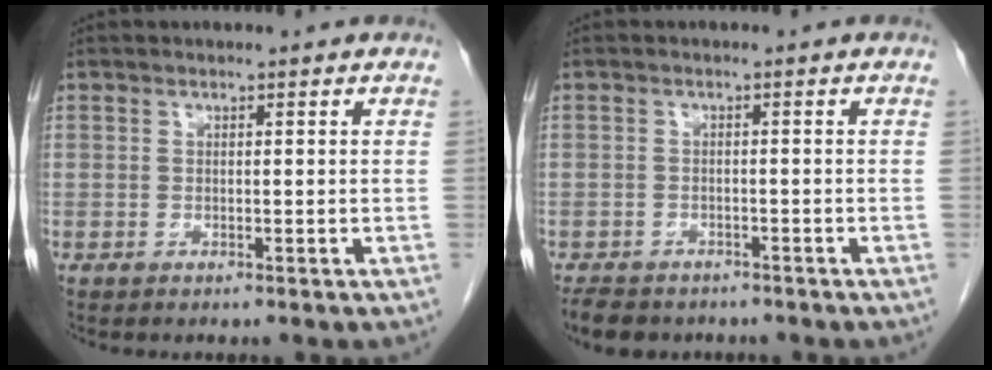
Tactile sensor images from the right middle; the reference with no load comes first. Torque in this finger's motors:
{"motor_torque": [0.30, -0.17, 0.08, 0.02]}